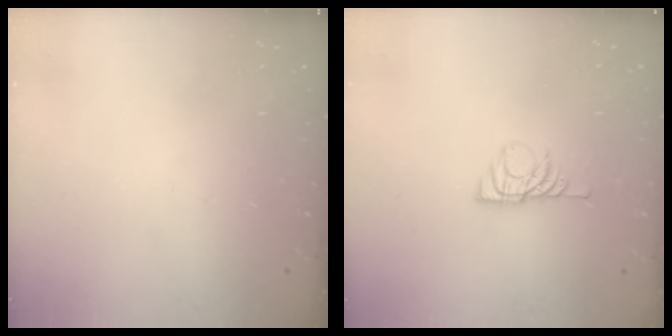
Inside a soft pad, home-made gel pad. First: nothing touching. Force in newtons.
{"total": 6.1, "press": 6.1, "slide": 0.8}